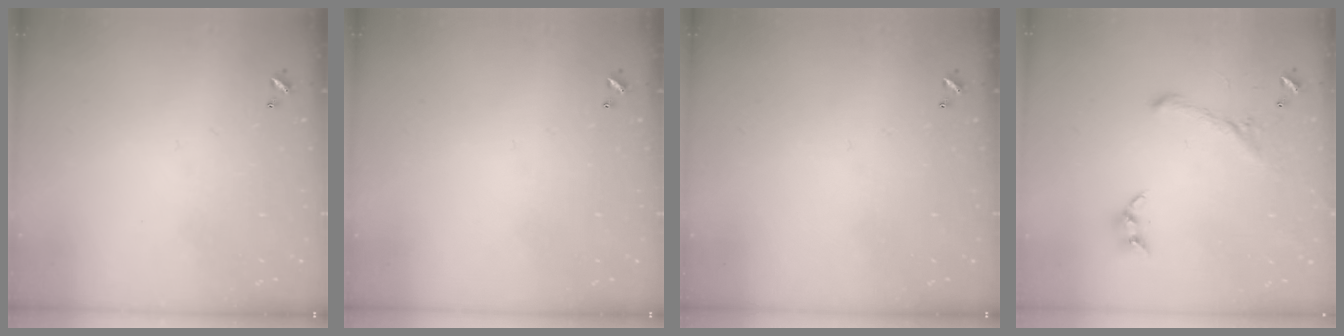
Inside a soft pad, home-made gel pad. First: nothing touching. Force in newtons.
{"total": 0.0}
{"total": 0.0}
{"total": 1.4, "press": 0.6, "slide": 1.2}